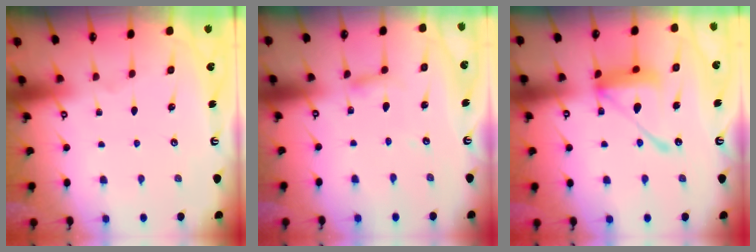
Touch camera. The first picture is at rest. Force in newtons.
{"total": 3.3, "press": 3.3, "slide": 0.3}
{"total": 15.6, "press": 15.5, "slide": 1.7}